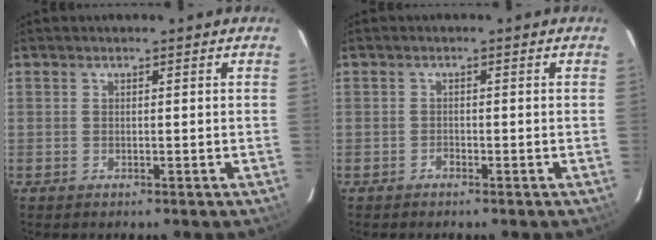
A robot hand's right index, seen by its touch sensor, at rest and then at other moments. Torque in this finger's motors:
{"motor_torque": [-0.04, 0.11, 0.00, -0.02]}